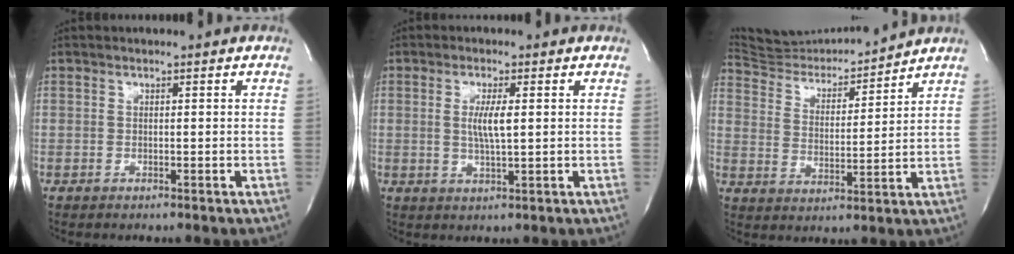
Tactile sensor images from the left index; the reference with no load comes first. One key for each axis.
{"total": 3.9, "fx": 0.1, "fy": 0.2, "fz": 3.9, "tx": -0.076, "ty": -0.011, "tz": 0.003}
{"total": 12.8, "fx": 12.6, "fy": 0.6, "fz": 1.8, "tx": -0.034, "ty": -0.009, "tz": 0.212}